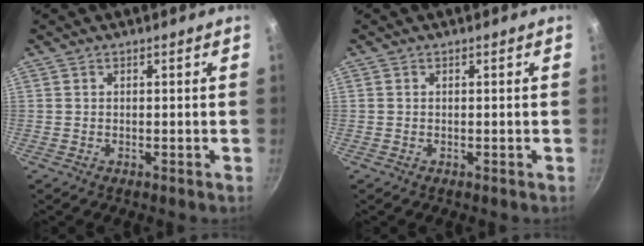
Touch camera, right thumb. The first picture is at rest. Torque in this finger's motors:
{"motor_torque": [0.09, -0.02, -0.34, 0.21, 0.04]}